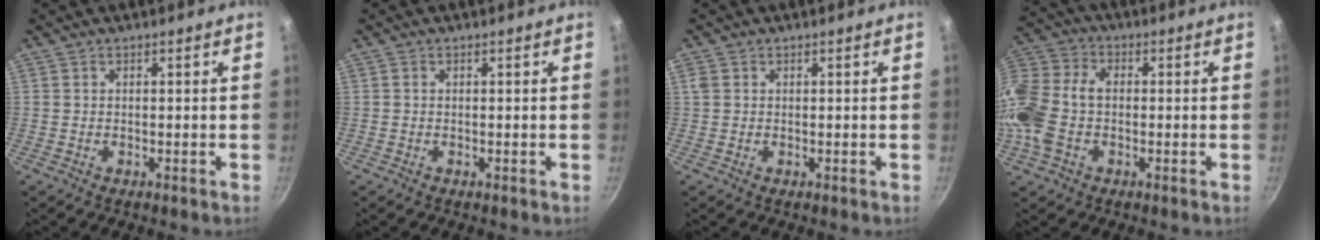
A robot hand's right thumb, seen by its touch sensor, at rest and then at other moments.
{"total": 0.0}
{"total": 1.4, "force": [0.5, 1.2, 0.7], "torque": [-0.015, 0.005, 0.011]}
{"total": 15.4, "force": [-1.4, 10.5, 11.1], "torque": [-0.274, 0.026, -0.029]}